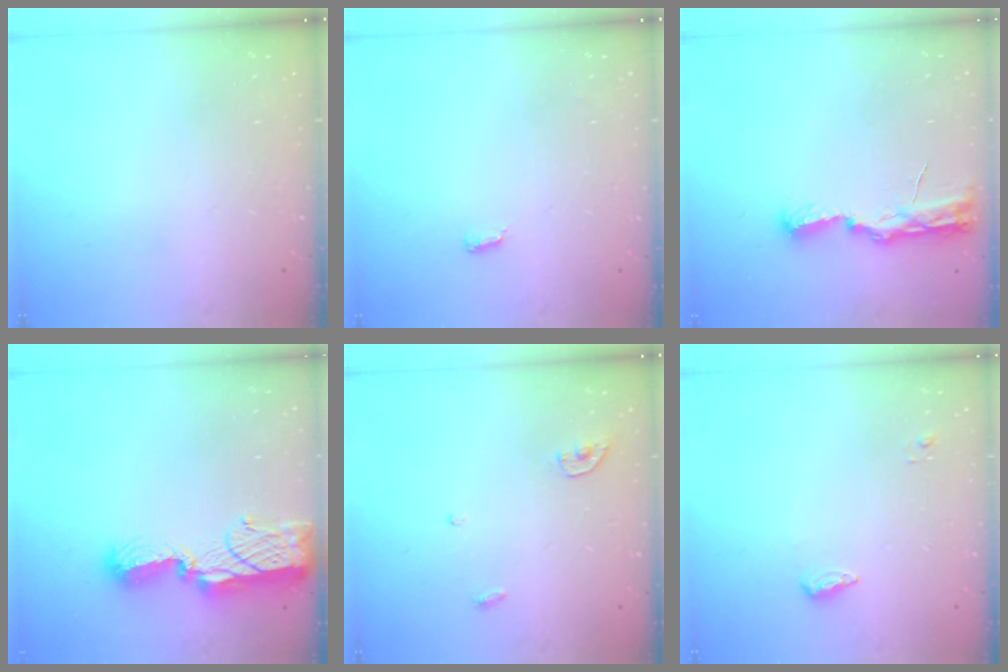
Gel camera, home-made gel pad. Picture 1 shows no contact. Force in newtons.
{"total": 6.4, "press": 3.8, "slide": 5.1}
{"total": 8.1, "press": 8.1, "slide": 0.8}
{"total": 14.1, "press": 14.1, "slide": 0.7}
{"total": 3.8, "press": 3.8, "slide": 0.3}
{"total": 5.6, "press": 5.4, "slide": 1.2}